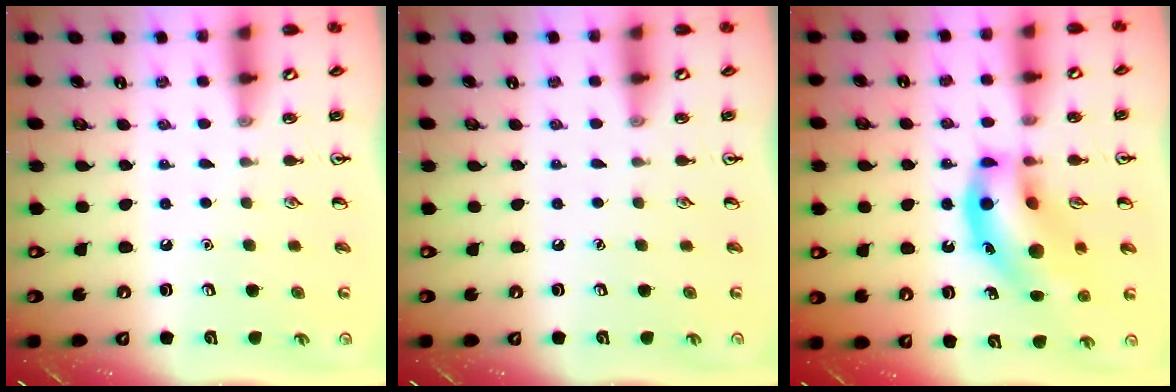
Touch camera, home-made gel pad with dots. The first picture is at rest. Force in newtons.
{"total": 0.0}
{"total": 17.4, "press": 17.1, "slide": 3.0}